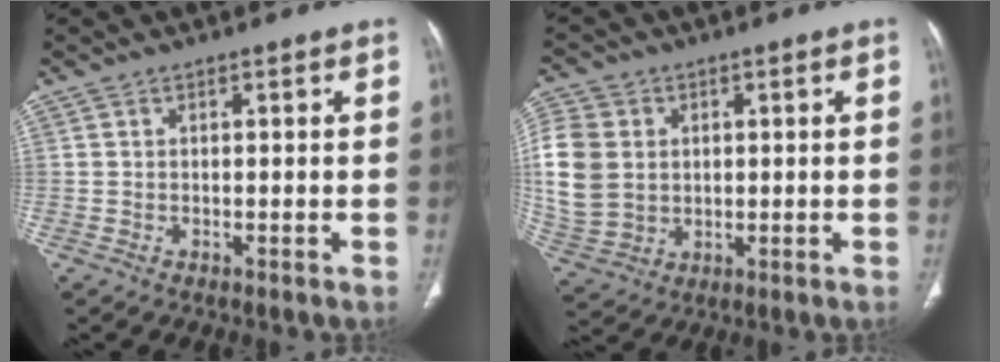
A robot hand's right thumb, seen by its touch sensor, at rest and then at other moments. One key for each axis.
{"total": 14.8, "fx": 1.6, "fy": 12.0, "fz": 8.6, "tx": -0.198, "ty": -0.001, "tz": 0.042}